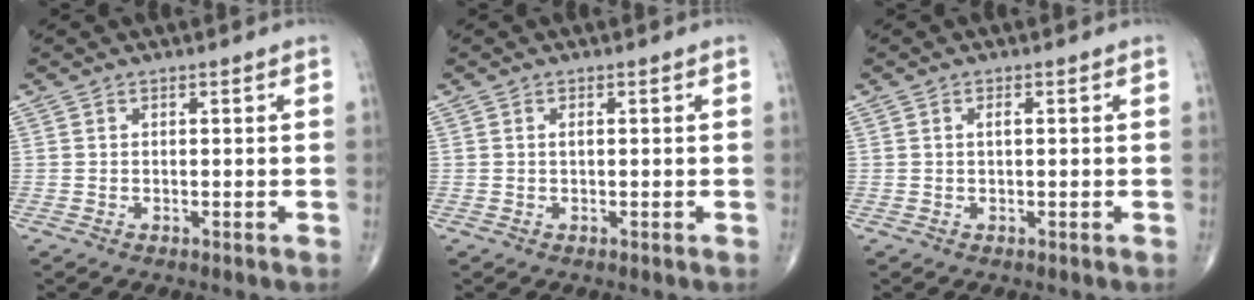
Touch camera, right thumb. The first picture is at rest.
{"total": 0.5, "force": [0.1, 0.2, 0.5], "torque": [-0.007, 0.001, 0.000]}
{"total": 1.1, "force": [0.2, 0.3, 1.0], "torque": [-0.015, 0.002, 0.001]}